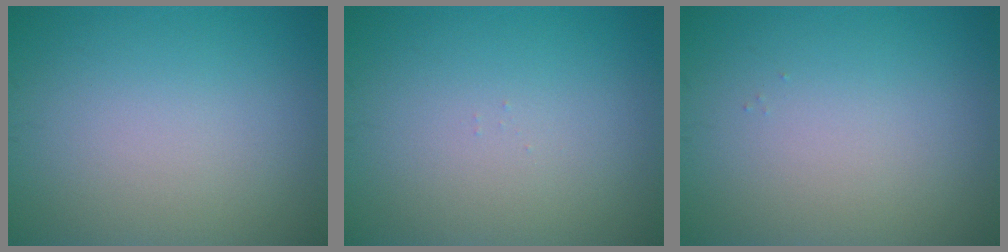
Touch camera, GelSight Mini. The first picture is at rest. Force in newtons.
{"total": 0.0}
{"total": 0.0}